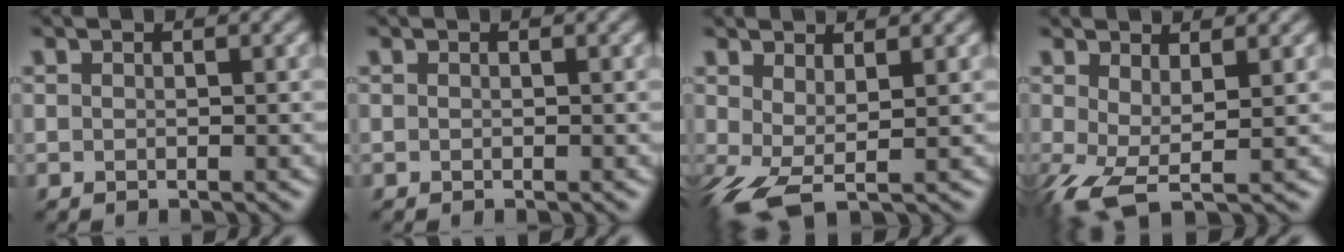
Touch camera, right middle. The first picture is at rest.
{"total": 0.0}
{"total": 3.8, "force": [-0.1, 1.4, 3.6], "torque": [-0.084, -0.006, -0.005]}
{"total": 4.2, "force": [-0.4, 1.3, 4.0], "torque": [-0.089, -0.008, -0.014]}